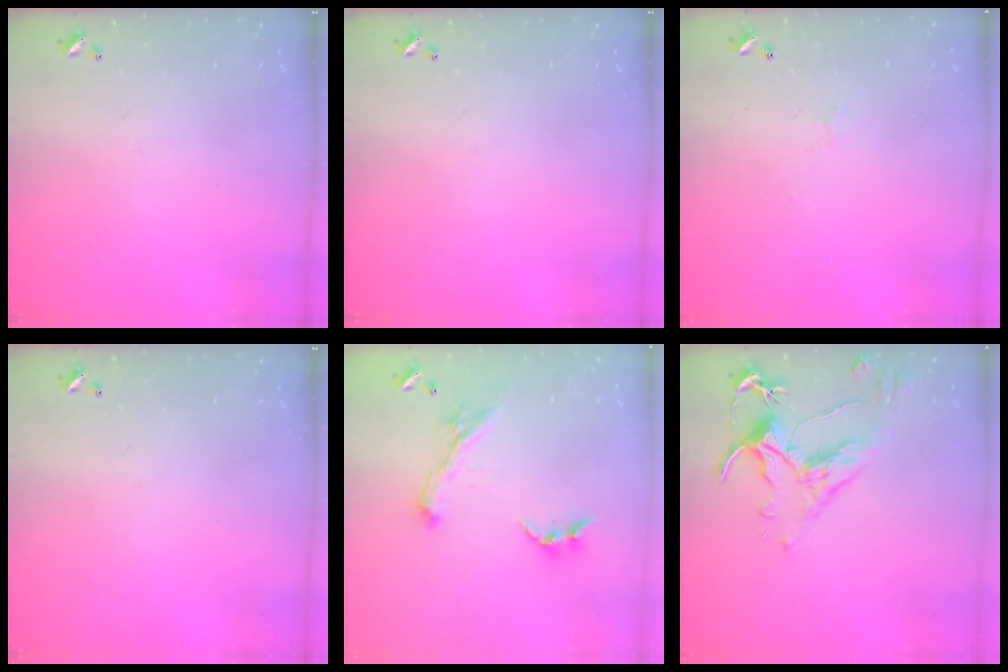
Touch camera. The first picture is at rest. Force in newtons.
{"total": 0.0}
{"total": 0.5, "press": 0.1, "slide": 0.5}
{"total": 0.0}
{"total": 1.8, "press": 1.7, "slide": 0.4}
{"total": 2.5, "press": 2.1, "slide": 1.4}